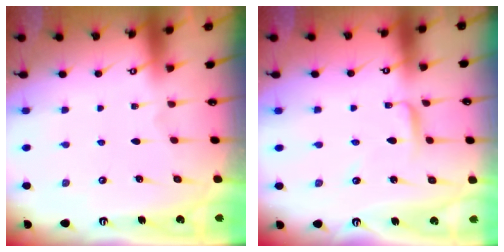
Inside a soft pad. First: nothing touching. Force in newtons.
{"total": 2.9, "press": 2.9, "slide": 0.2}